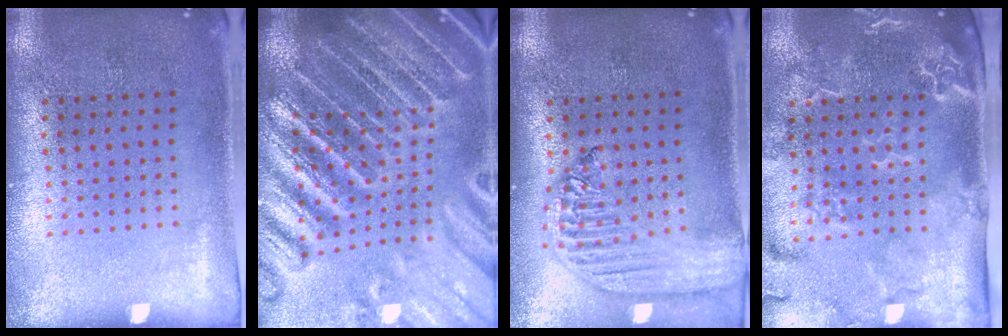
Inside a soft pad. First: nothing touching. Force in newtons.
{"total": 5.3, "press": 4.6, "slide": 2.5}
{"total": 2.4, "press": 2.1, "slide": 1.2}
{"total": 2.9, "press": 2.4, "slide": 1.6}